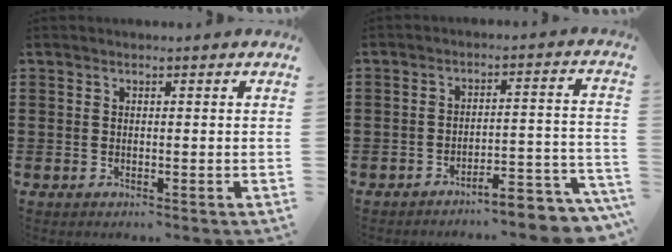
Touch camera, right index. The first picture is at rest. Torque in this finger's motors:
{"motor_torque": [1.08, 1.05, 0.32, 0.03]}